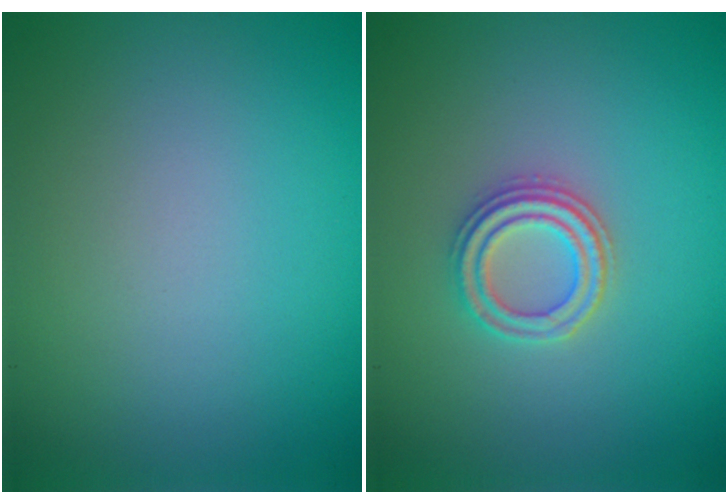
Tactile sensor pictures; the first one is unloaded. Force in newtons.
{"total": 2.5, "press": 2.4, "slide": 0.7}